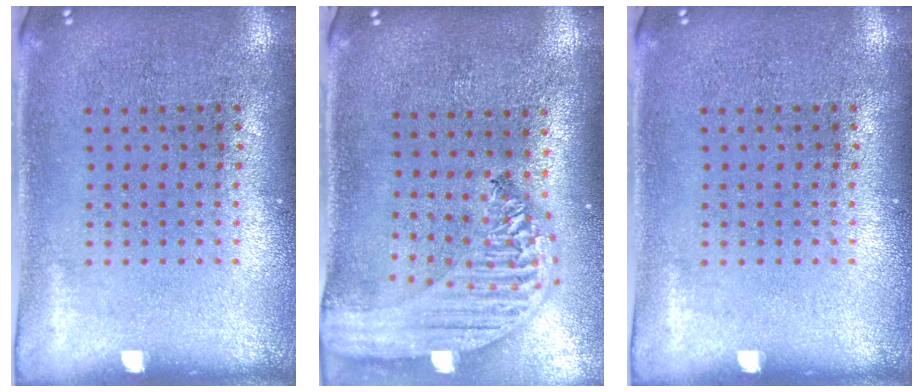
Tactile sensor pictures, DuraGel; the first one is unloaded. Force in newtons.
{"total": 2.5, "press": 2.1, "slide": 1.3}
{"total": 0.0}